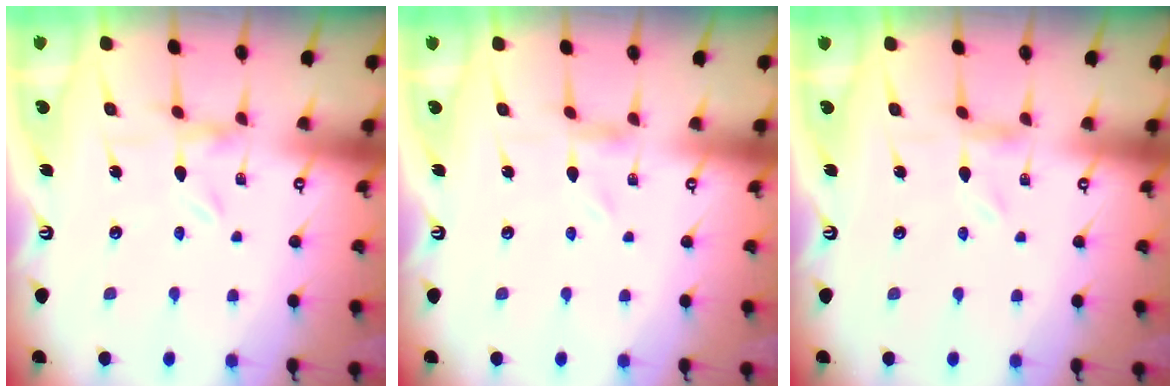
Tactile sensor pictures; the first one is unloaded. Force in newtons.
{"total": 0.0}
{"total": 0.0}